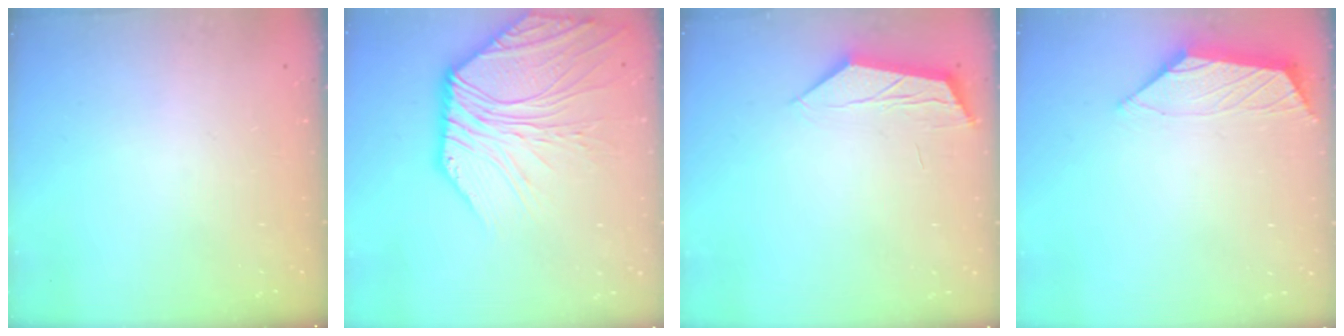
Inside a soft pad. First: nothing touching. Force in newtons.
{"total": 10.8, "press": 10.6, "slide": 1.7}
{"total": 4.2, "press": 4.1, "slide": 0.5}
{"total": 0.9, "press": 0.8, "slide": 0.4}